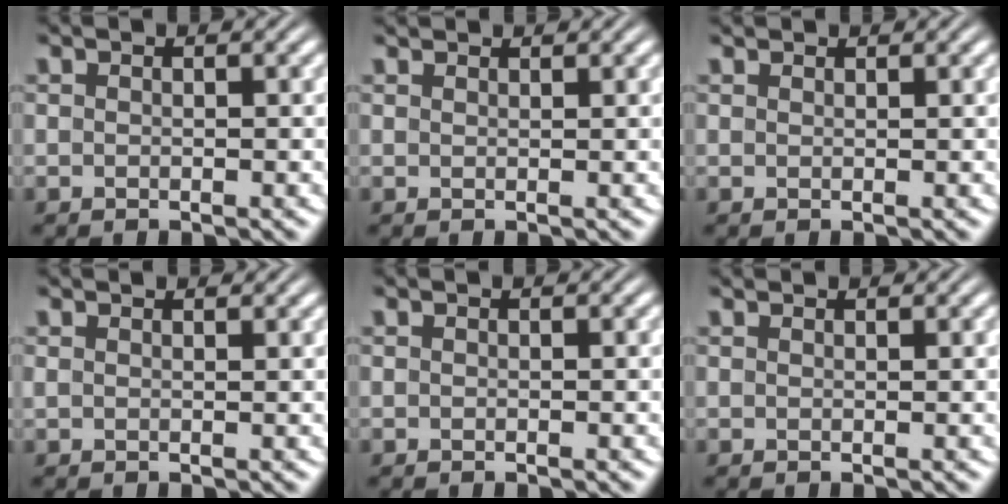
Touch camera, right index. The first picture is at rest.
{"total": 1.0, "force": [1.0, -0.3, 0.0], "torque": [0.010, 0.000, 0.018]}
{"total": 0.7, "force": [0.7, -0.3, -0.1], "torque": [0.010, -0.001, 0.014]}
{"total": 1.1, "force": [1.1, 0.0, 0.4], "torque": [0.003, 0.000, 0.017]}
{"total": 0.0}
{"total": 0.6, "force": [0.6, -0.2, 0.0], "torque": [0.008, -0.002, 0.011]}